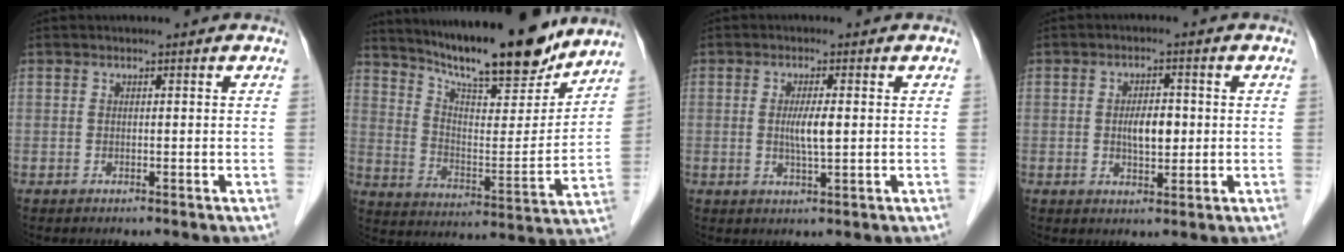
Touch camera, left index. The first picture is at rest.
{"total": 20.1, "force": [17.5, 2.7, 9.6], "torque": [-0.157, -0.019, 0.269]}
{"total": 3.4, "force": [0.0, 0.3, 3.4], "torque": [-0.066, -0.007, 0.002]}
{"total": 4.2, "force": [-0.2, 1.9, 3.7], "torque": [-0.065, -0.001, 0.001]}